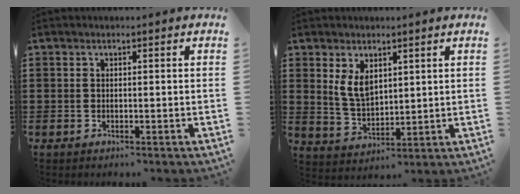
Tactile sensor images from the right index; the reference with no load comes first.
{"total": 4.9, "force": [2.2, 2.8, 3.4], "torque": [-0.075, 0.005, 0.041]}